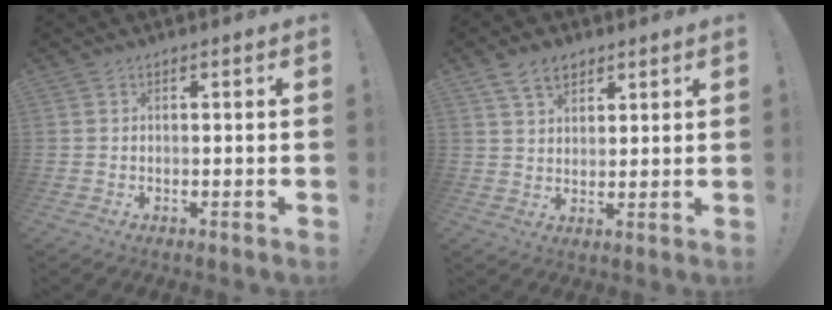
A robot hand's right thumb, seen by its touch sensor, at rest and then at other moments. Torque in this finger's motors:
{"motor_torque": [0.28, 1.71, 0.26, -0.15, -0.02]}